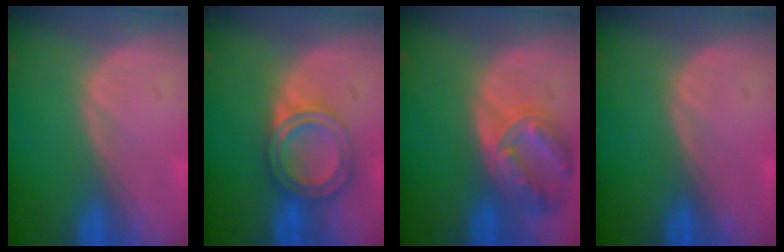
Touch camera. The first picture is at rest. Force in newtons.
{"total": 5.9, "press": 5.4, "slide": 2.4}
{"total": 8.1, "press": 7.0, "slide": 4.0}
{"total": 0.0}